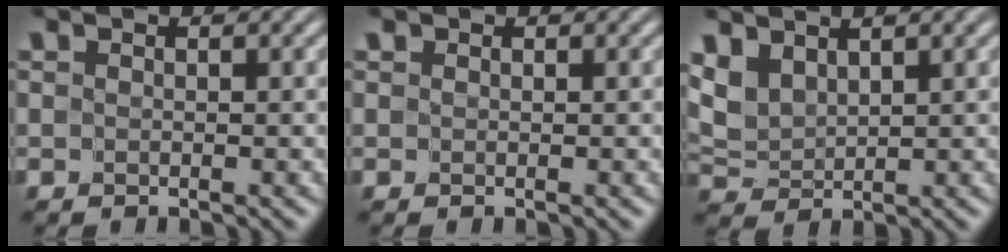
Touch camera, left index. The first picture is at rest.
{"total": 0.5, "force": [0.3, 0.5, 0.1], "torque": [0.004, 0.001, -0.002]}
{"total": 3.3, "force": [2.3, 1.8, 1.5], "torque": [-0.040, 0.006, 0.049]}